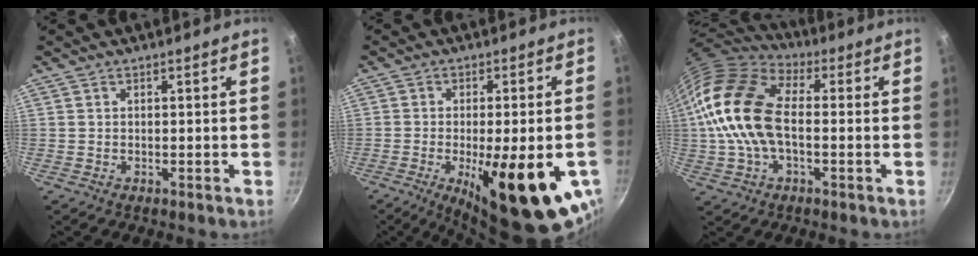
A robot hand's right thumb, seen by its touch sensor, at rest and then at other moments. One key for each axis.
{"total": 19.7, "fx": -6.3, "fy": 6.0, "fz": 17.7, "tx": -0.226, "ty": 0.000, "tz": -0.077}
{"total": 17.6, "fx": 0.2, "fy": 10.2, "fz": 14.3, "tx": -0.266, "ty": 0.028, "tz": -0.012}